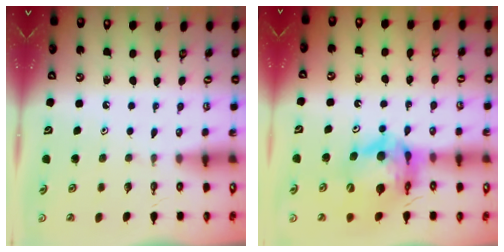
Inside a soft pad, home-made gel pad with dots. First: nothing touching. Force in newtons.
{"total": 14.9, "press": 14.8, "slide": 1.7}